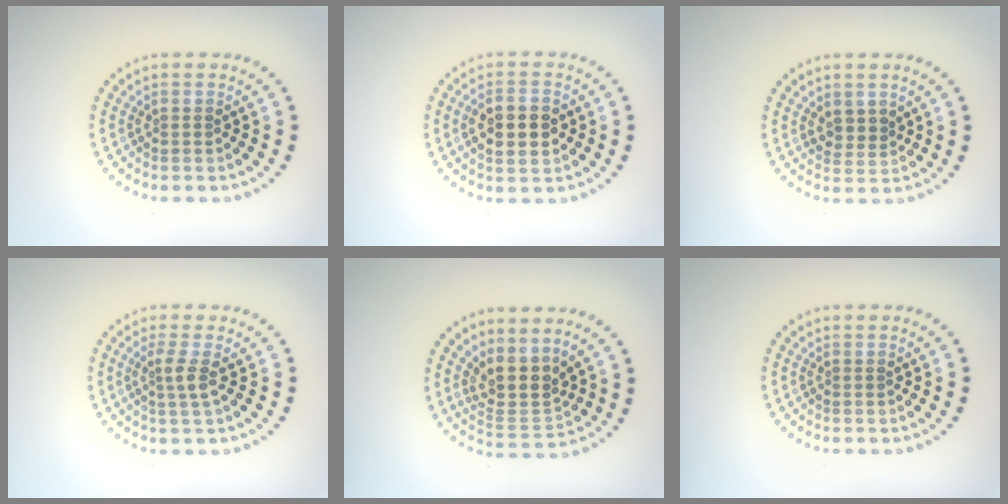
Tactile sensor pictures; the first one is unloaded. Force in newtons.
{"total": 3.4, "press": 3.4, "slide": 0.1}
{"total": 1.9, "press": 1.4, "slide": 1.2}
{"total": 1.8, "press": 1.3, "slide": 1.2}
{"total": 3.7, "press": 2.9, "slide": 2.4}
{"total": 0.0}